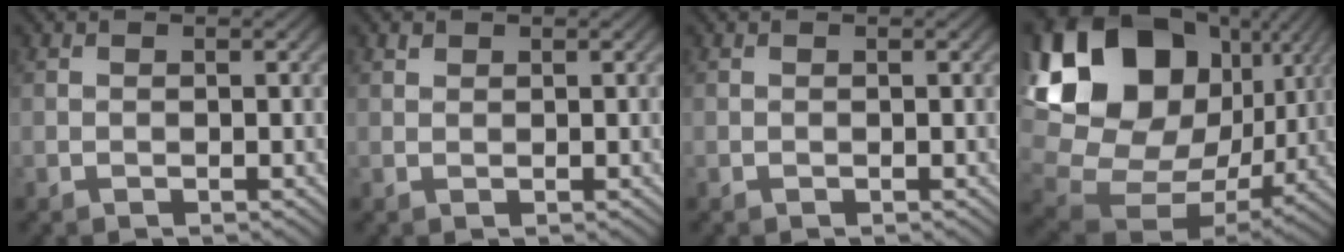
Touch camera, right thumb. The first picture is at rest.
{"total": 0.6, "force": [0.5, 0.3, 0.1], "torque": [-0.001, -0.001, 0.011]}
{"total": 0.0}
{"total": 22.8, "force": [6.9, 17.7, 12.7], "torque": [-0.322, 0.014, 0.145]}